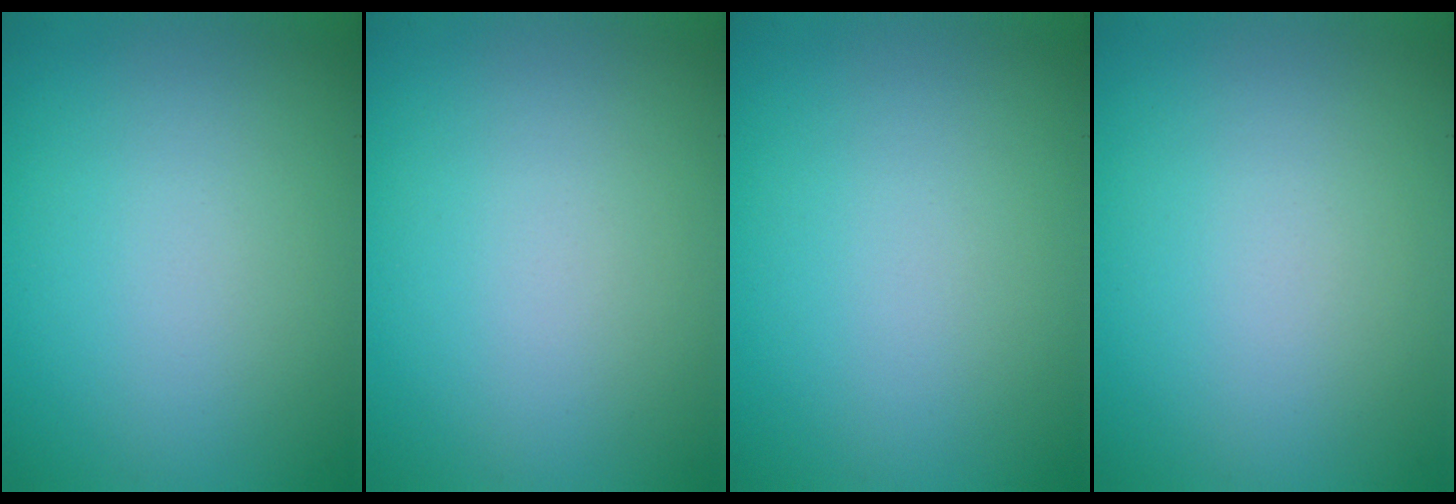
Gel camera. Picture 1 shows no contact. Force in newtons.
{"total": 0.0}
{"total": 0.0}
{"total": 0.0}